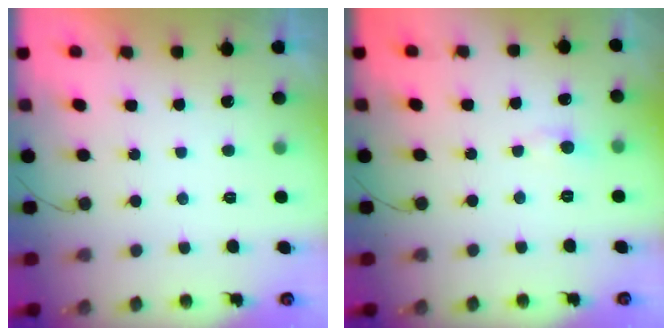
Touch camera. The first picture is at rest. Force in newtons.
{"total": 4.4, "press": 4.3, "slide": 0.7}